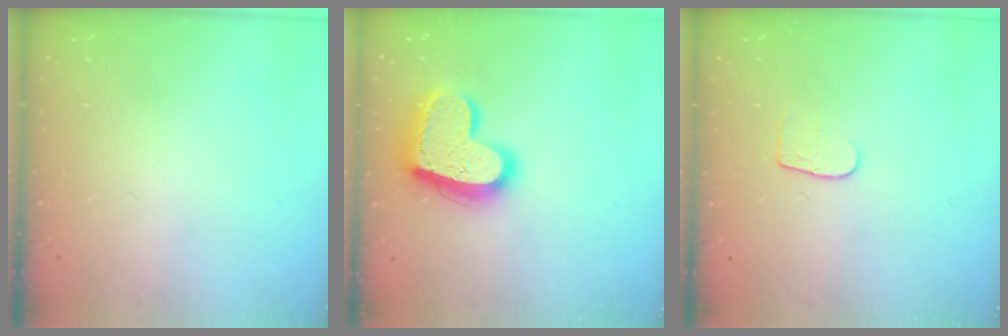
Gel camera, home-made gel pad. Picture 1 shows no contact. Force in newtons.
{"total": 18.2, "press": 18.2, "slide": 1.6}
{"total": 4.3, "press": 4.3, "slide": 0.5}